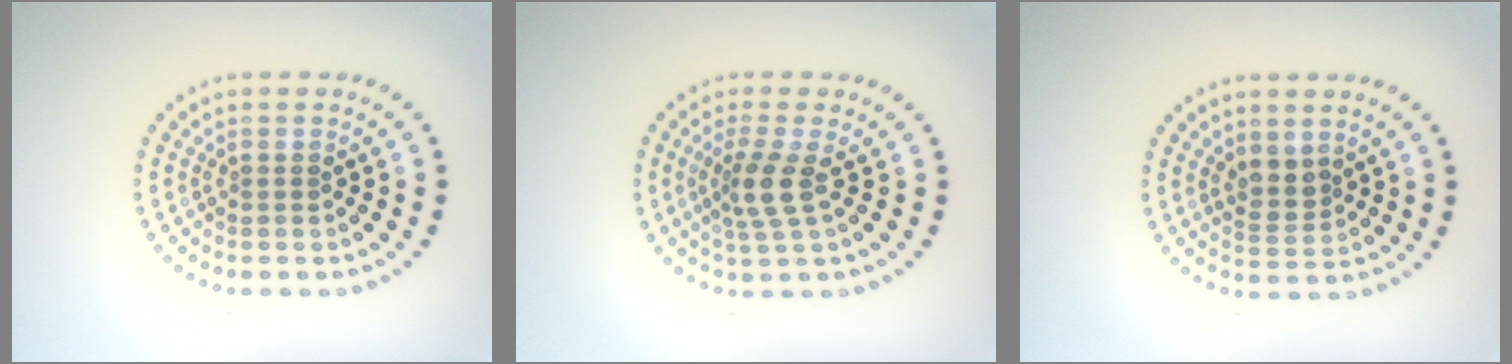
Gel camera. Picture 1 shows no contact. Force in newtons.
{"total": 2.8, "press": 2.1, "slide": 1.9}
{"total": 2.0, "press": 1.7, "slide": 1.1}